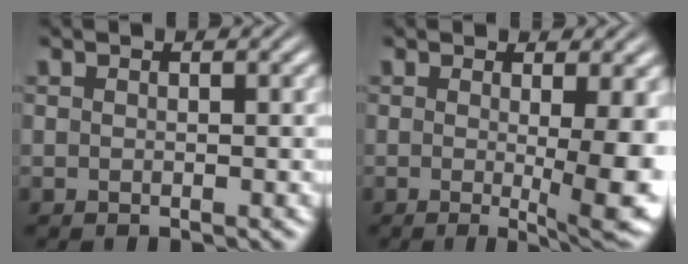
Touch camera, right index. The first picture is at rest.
{"total": 5.7, "force": [-1.2, 0.7, 5.5], "torque": [-0.072, -0.016, -0.015]}